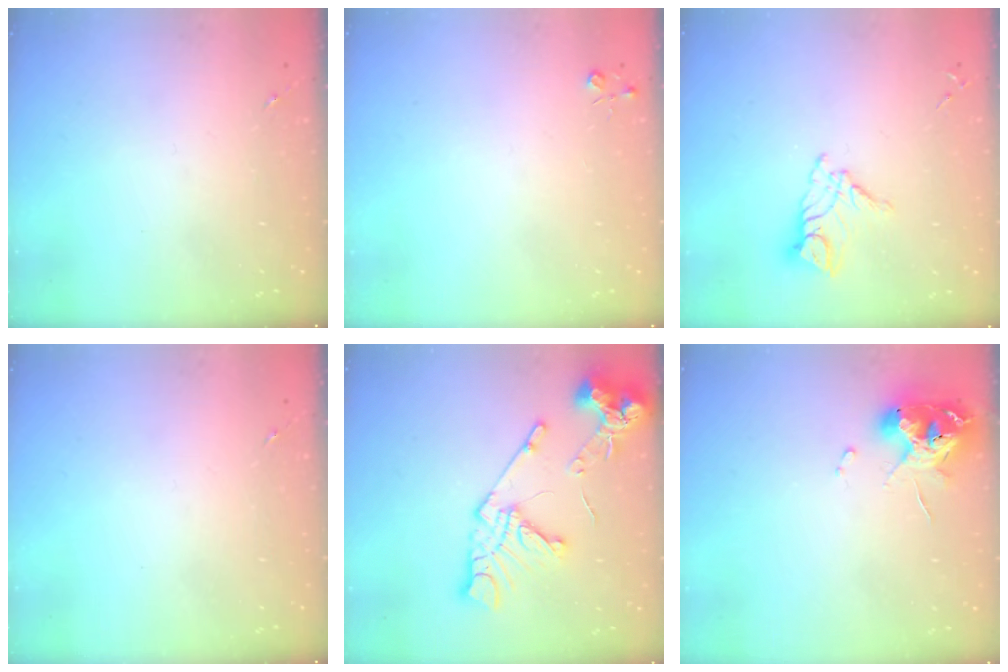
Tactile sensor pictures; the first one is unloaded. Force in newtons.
{"total": 3.0, "press": 3.0, "slide": 0.4}
{"total": 10.7, "press": 10.6, "slide": 0.9}
{"total": 0.0}
{"total": 16.4, "press": 16.3, "slide": 1.9}
{"total": 10.3, "press": 10.3, "slide": 1.3}